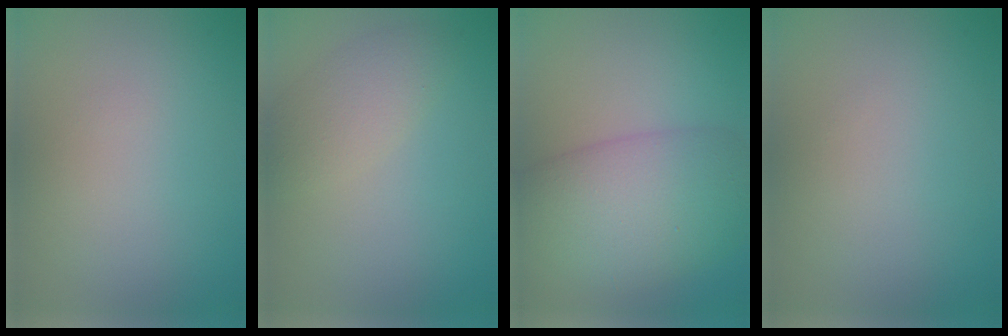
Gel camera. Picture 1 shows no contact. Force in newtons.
{"total": 2.9, "press": 2.9, "slide": 0.2}
{"total": 9.1, "press": 9.1, "slide": 0.3}
{"total": 0.0}